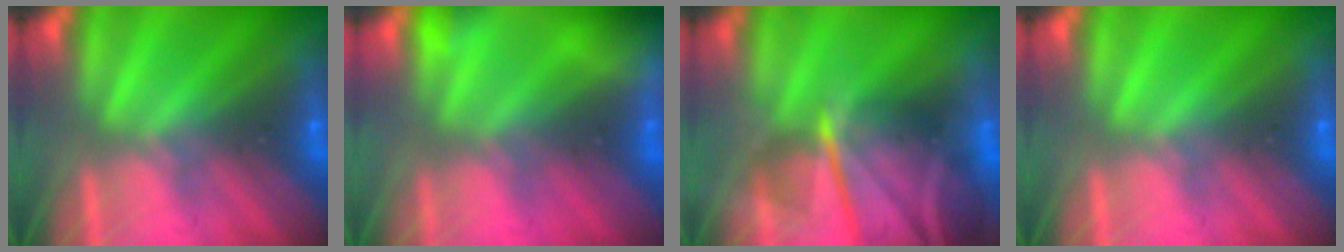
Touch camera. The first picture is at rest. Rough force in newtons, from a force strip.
{"total": 4.7}
{"total": 7.5}
{"total": 0.0}